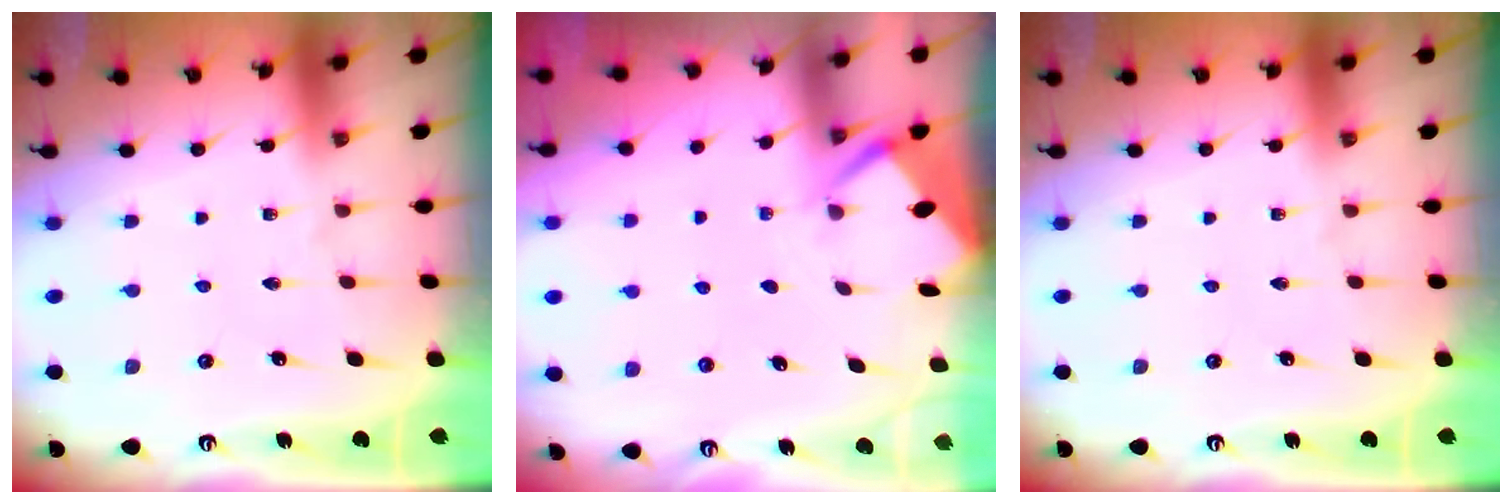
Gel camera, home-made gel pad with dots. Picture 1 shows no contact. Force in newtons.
{"total": 2.6, "press": 2.6, "slide": 0.4}
{"total": 0.0}